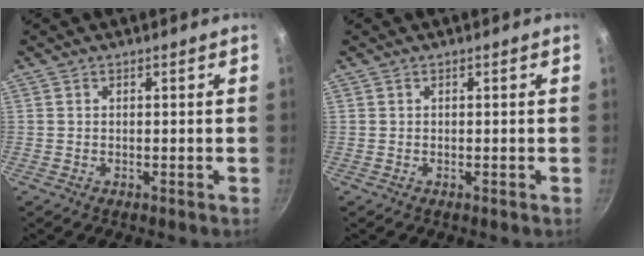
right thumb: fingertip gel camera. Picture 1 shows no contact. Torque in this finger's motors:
{"motor_torque": [-0.02, 0.00, -0.03, 0.00, 0.02]}